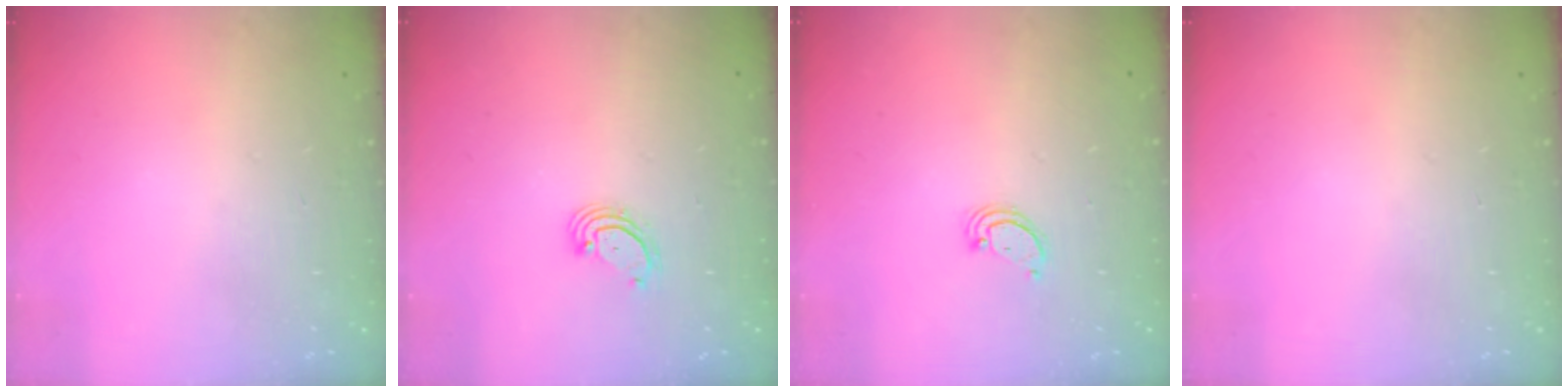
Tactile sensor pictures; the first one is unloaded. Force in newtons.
{"total": 3.0, "press": 3.0, "slide": 0.3}
{"total": 2.4, "press": 2.4, "slide": 0.2}
{"total": 0.0}